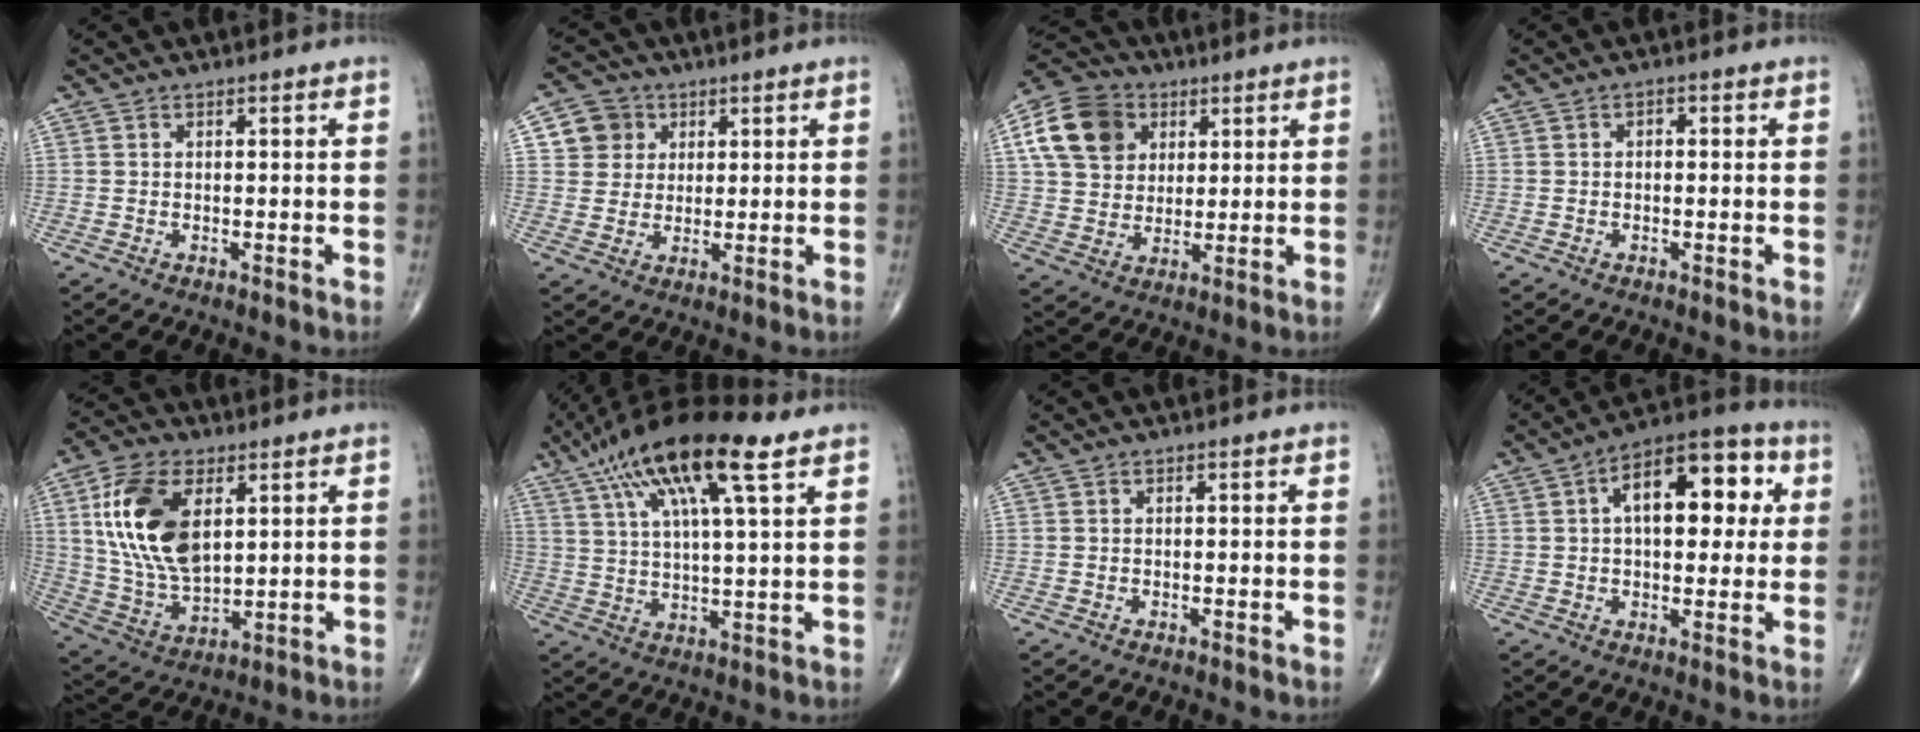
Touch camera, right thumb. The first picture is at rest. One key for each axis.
{"total": 6.6, "fx": 2.2, "fy": 6.1, "fz": 1.4, "tx": 0.007, "ty": -0.003, "tz": 0.036}
{"total": 13.5, "fx": 4.7, "fy": 10.6, "fz": 6.9, "tx": -0.112, "ty": 0.000, "tz": 0.078}
{"total": 1.2, "fx": 0.1, "fy": 0.8, "fz": 0.9, "tx": -0.006, "ty": 0.004, "tz": -0.004}
{"total": 17.9, "fx": 5.0, "fy": 9.9, "fz": 14.1, "tx": -0.267, "ty": -0.014, "tz": 0.100}
{"total": 19.9, "fx": 10.8, "fy": 4.4, "fz": 16.2, "tx": -0.299, "ty": -0.003, "tz": 0.192}
{"total": 0.0}
{"total": 16.6, "fx": 4.0, "fy": 8.6, "fz": 13.6, "tx": -0.159, "ty": 0.023, "tz": 0.051}